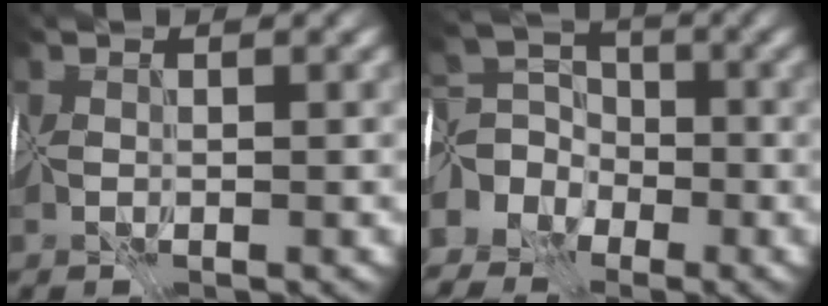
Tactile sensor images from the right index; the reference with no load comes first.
{"total": 5.3, "force": [-2.3, 4.2, 2.2], "torque": [-0.026, 0.006, -0.053]}